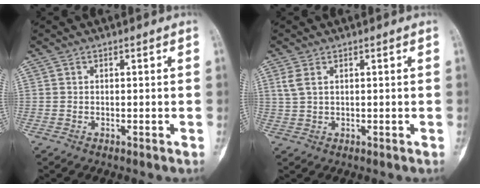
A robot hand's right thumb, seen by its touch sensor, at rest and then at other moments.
{"total": 2.8, "force": [1.2, 1.5, 2.1], "torque": [-0.053, 0.005, 0.034]}